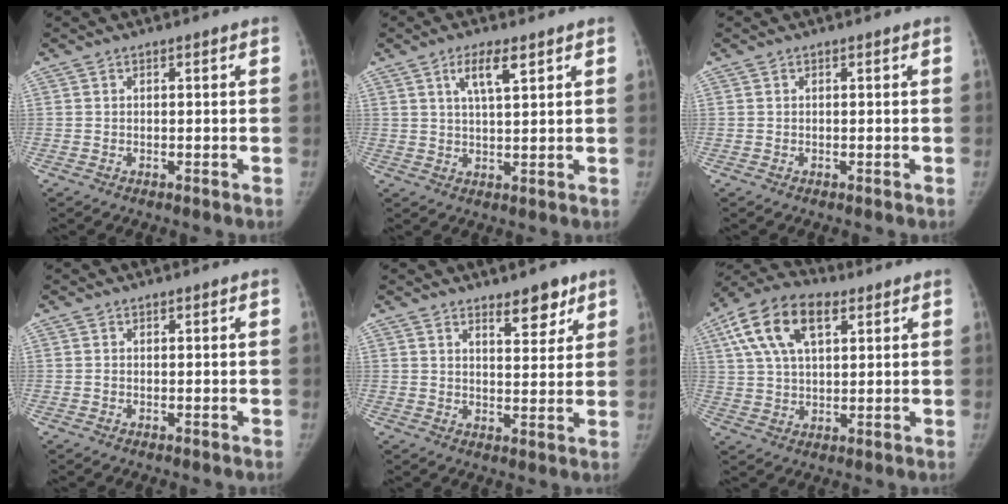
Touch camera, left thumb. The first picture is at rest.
{"total": 5.4, "force": [2.9, 1.5, 4.3], "torque": [-0.072, -0.011, 0.053]}
{"total": 0.0}
{"total": 0.0}
{"total": 5.7, "force": [4.1, 2.3, 3.2], "torque": [-0.018, -0.030, 0.060]}
{"total": 13.4, "force": [5.5, 7.6, 9.6], "torque": [-0.168, 0.012, 0.095]}